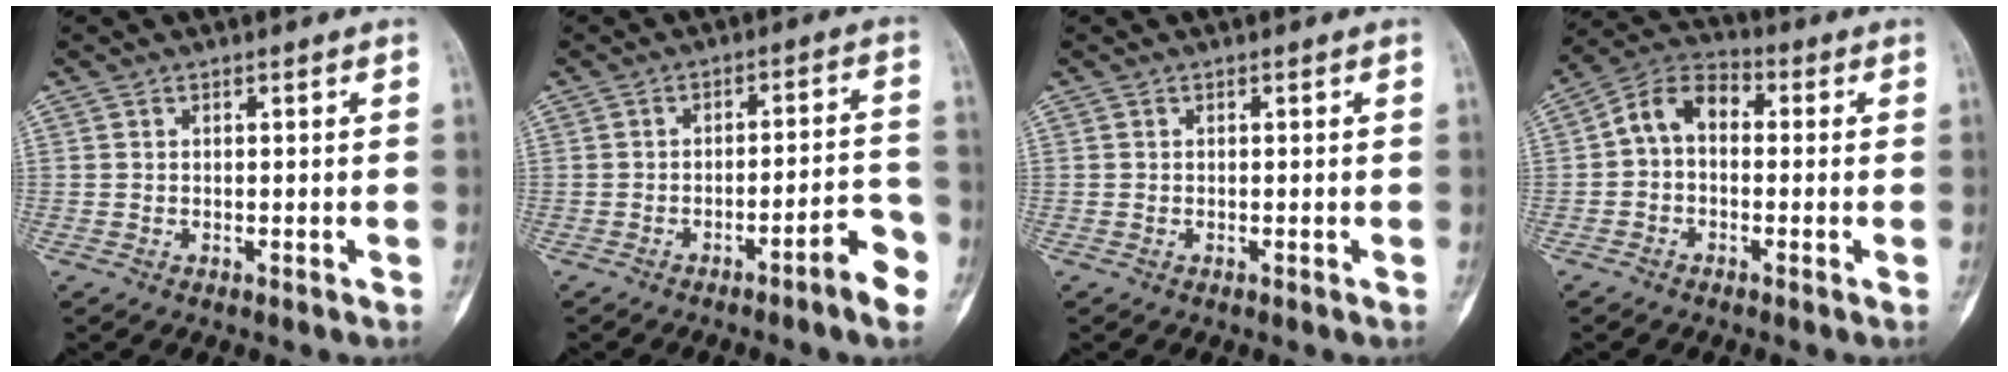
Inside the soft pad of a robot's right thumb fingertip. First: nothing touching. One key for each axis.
{"total": 7.4, "fx": -4.1, "fy": 0.9, "fz": 6.1, "tx": -0.081, "ty": 0.034, "tz": -0.054}
{"total": 0.0}
{"total": 7.8, "fx": 0.0, "fy": 5.3, "fz": 5.7, "tx": -0.085, "ty": 0.028, "tz": -0.017}